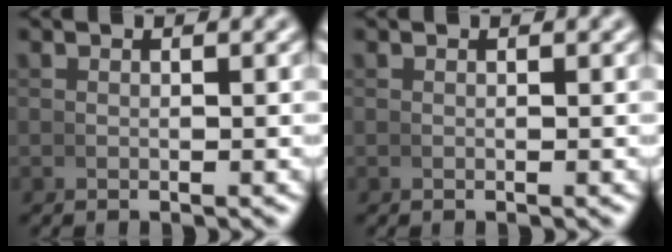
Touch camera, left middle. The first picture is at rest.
{"total": 0.0}